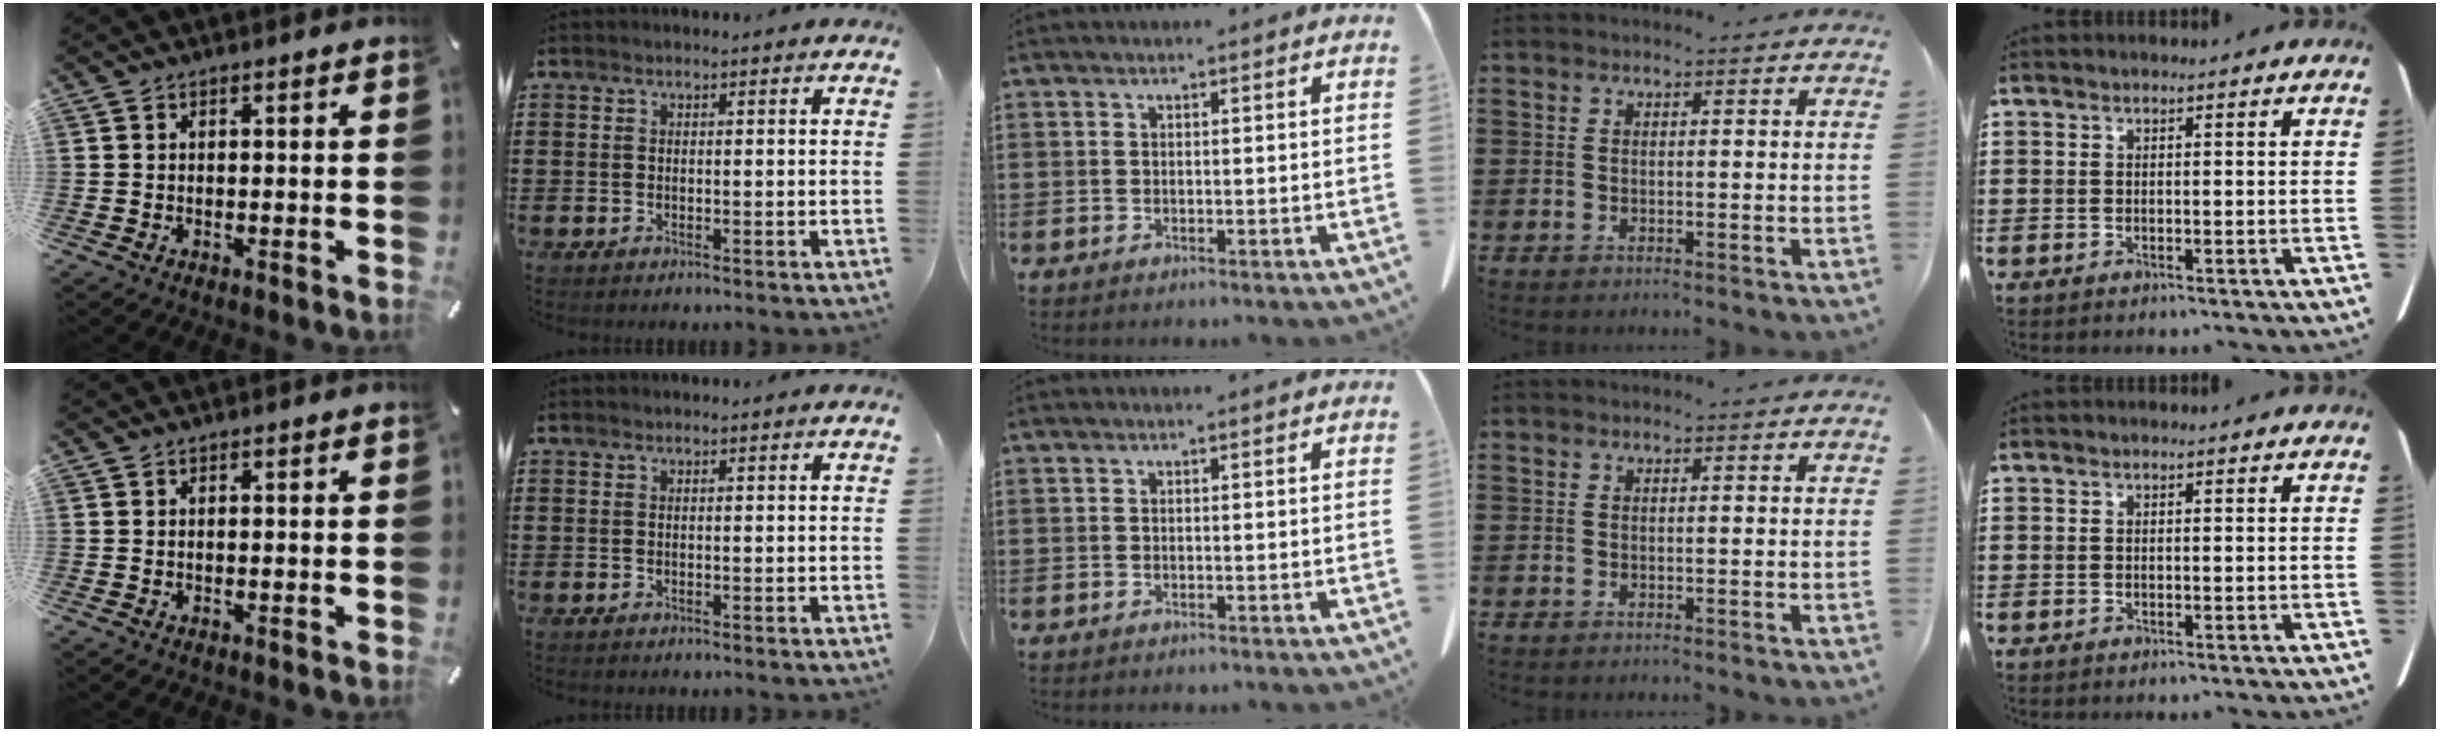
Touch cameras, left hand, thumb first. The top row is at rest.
{}